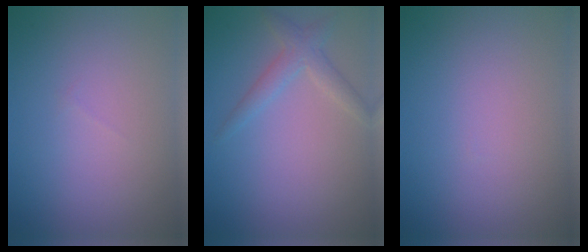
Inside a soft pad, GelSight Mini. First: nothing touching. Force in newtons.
{"total": 2.2, "press": 2.1, "slide": 0.1}
{"total": 0.0}